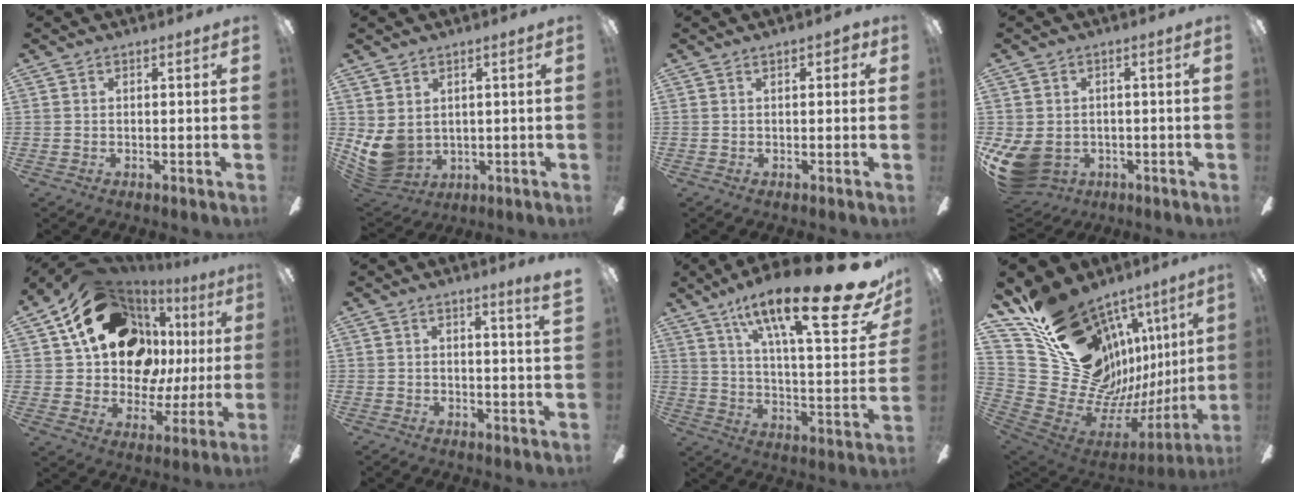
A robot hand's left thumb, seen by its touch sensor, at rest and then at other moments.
{"total": 8.0, "force": [0.8, 6.7, 4.3], "torque": [-0.118, -0.017, 0.016]}
{"total": 1.5, "force": [0.5, 1.0, 1.0], "torque": [-0.012, 0.002, 0.007]}
{"total": 8.8, "force": [-3.1, 7.0, 4.4], "torque": [-0.124, 0.009, -0.054]}
{"total": 24.0, "force": [9.9, 17.2, 13.5], "torque": [-0.227, -0.036, 0.197]}
{"total": 3.1, "force": [2.2, -0.5, 2.1], "torque": [-0.034, -0.014, 0.036]}
{"total": 28.0, "force": [17.2, 6.9, 21.0], "torque": [-0.313, -0.103, 0.270]}
{"total": 22.9, "force": [11.5, 15.2, 12.7], "torque": [-0.187, -0.150, 0.282]}